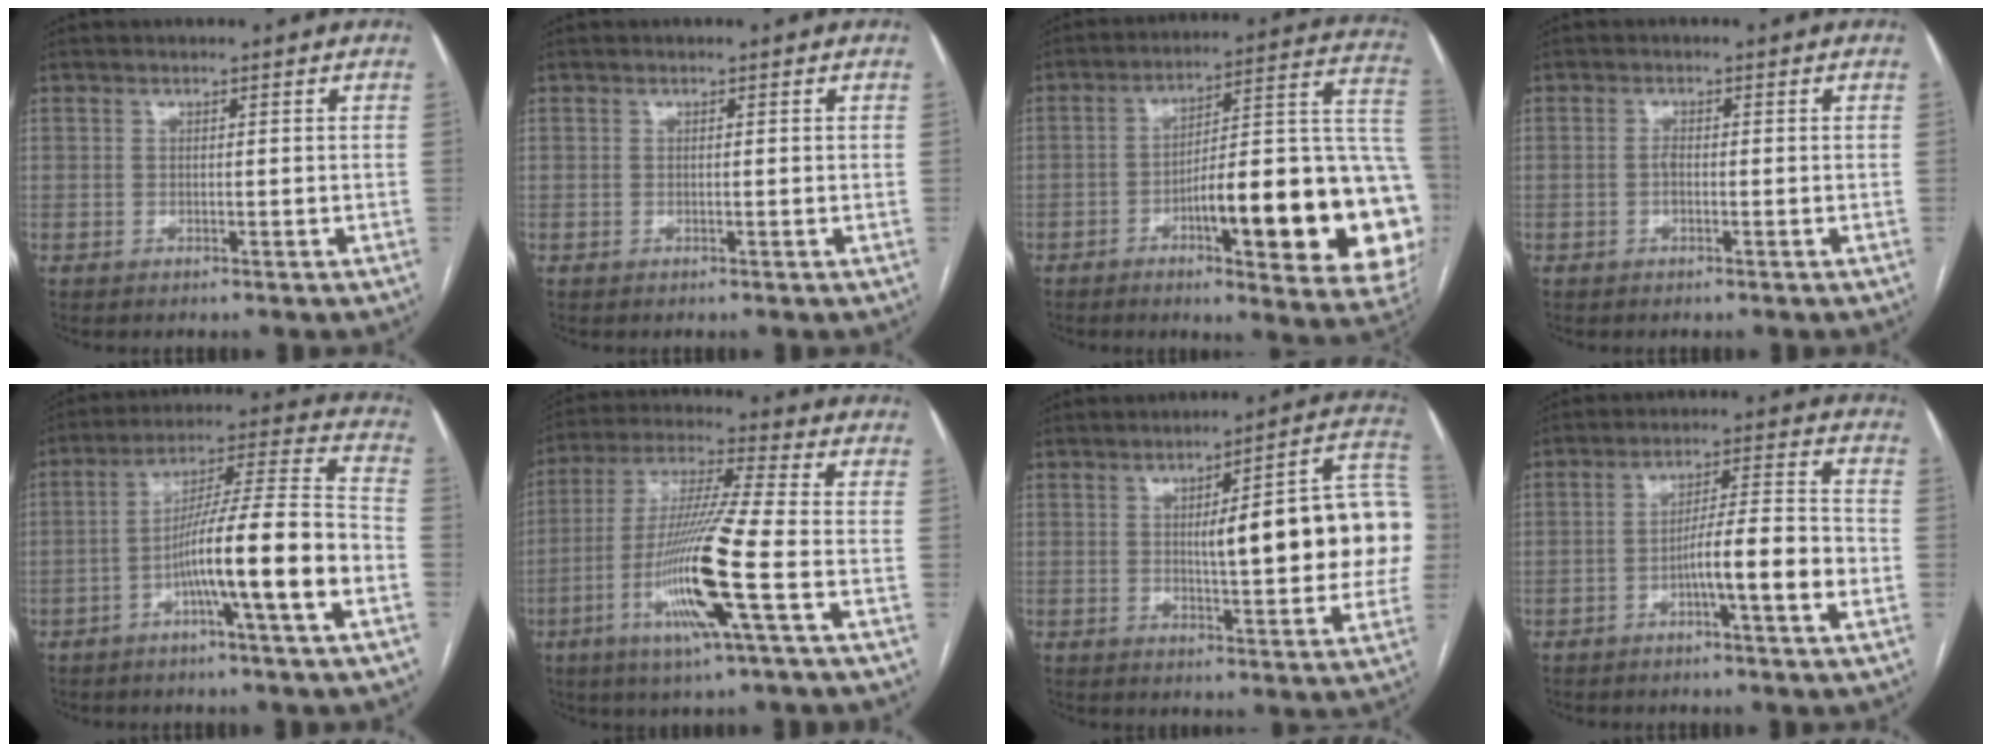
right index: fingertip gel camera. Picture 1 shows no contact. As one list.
[{"total": 0.0}, {"total": 27.0, "force": [-6.5, 4.6, 25.8], "torque": [-0.257, 0.015, -0.083]}, {"total": 1.1, "force": [-0.3, 0.4, 1.0], "torque": [-0.020, 0.002, -0.006]}, {"total": 15.4, "force": [-5.3, -0.3, 14.5], "torque": [-0.240, 0.015, -0.090]}, {"total": 15.2, "force": [-4.9, -0.6, 14.3], "torque": [-0.291, -0.015, -0.099]}, {"total": 18.9, "force": [1.1, 3.5, 18.5], "torque": [-0.197, 0.040, 0.018]}, {"total": 9.6, "force": [-3.1, 0.4, 9.1], "torque": [-0.146, 0.013, -0.050]}]